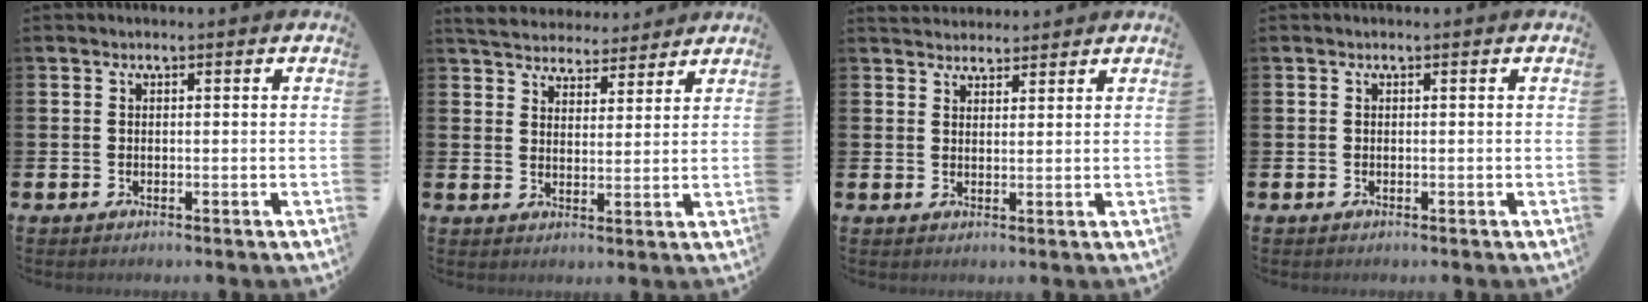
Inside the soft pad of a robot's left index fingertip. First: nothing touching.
{"total": 5.3, "force": [5.2, 1.2, 0.0], "torque": [-0.020, -0.031, 0.092]}
{"total": 3.0, "force": [2.8, 0.9, -0.1], "torque": [0.005, -0.014, 0.052]}
{"total": 0.0}